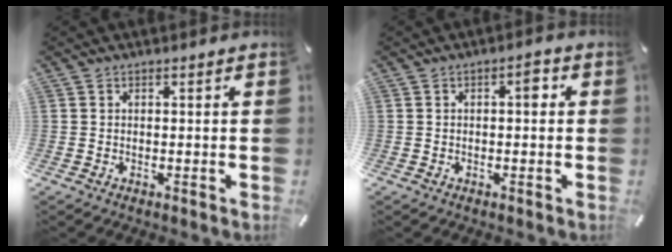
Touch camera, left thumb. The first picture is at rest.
{"total": 2.8, "force": [0.2, 1.2, 2.5], "torque": [-0.035, 0.008, -0.003]}